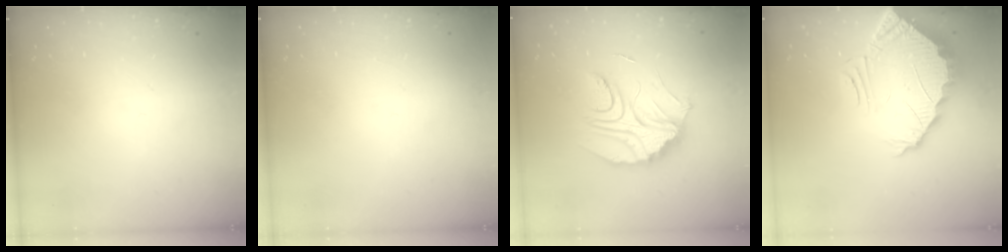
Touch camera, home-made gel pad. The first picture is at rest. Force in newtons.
{"total": 2.1, "press": 2.1, "slide": 0.1}
{"total": 14.7, "press": 14.6, "slide": 1.1}
{"total": 3.7, "press": 3.7, "slide": 0.1}